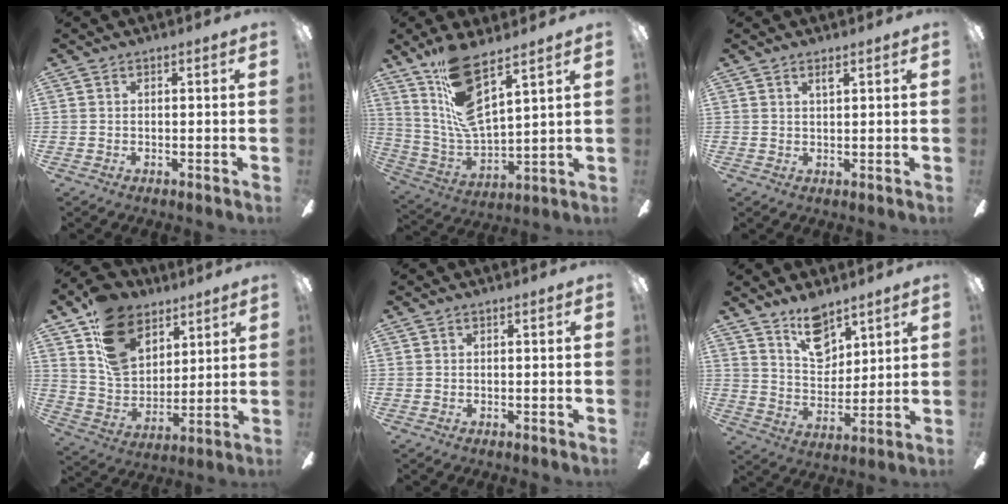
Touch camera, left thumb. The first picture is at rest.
{"total": 14.9, "force": [9.4, 4.6, 10.6], "torque": [-0.231, -0.047, 0.167]}
{"total": 1.6, "force": [1.3, 0.2, 0.9], "torque": [-0.013, -0.004, 0.021]}
{"total": 16.6, "force": [10.0, 10.9, 7.6], "torque": [-0.144, -0.042, 0.194]}
{"total": 0.0}
{"total": 11.1, "force": [8.2, 5.8, 4.8], "torque": [-0.072, -0.041, 0.149]}